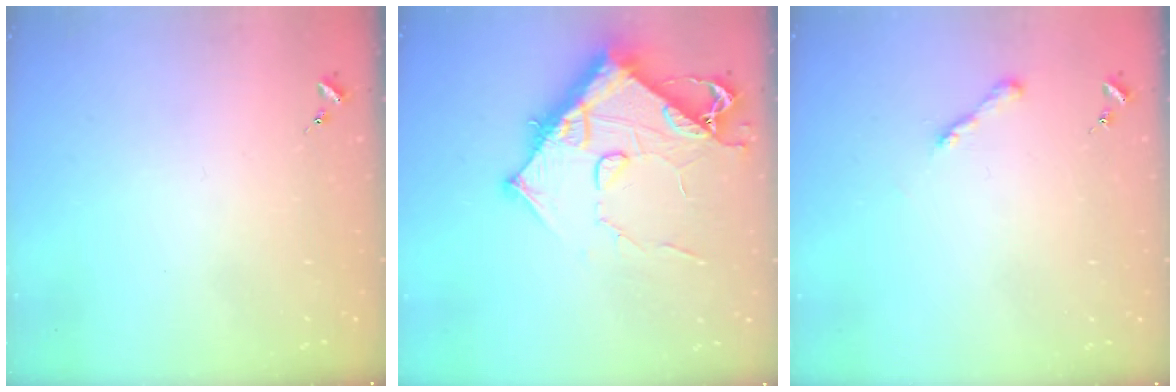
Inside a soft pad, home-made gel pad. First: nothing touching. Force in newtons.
{"total": 13.7, "press": 13.6, "slide": 1.5}
{"total": 4.0, "press": 4.0, "slide": 0.4}